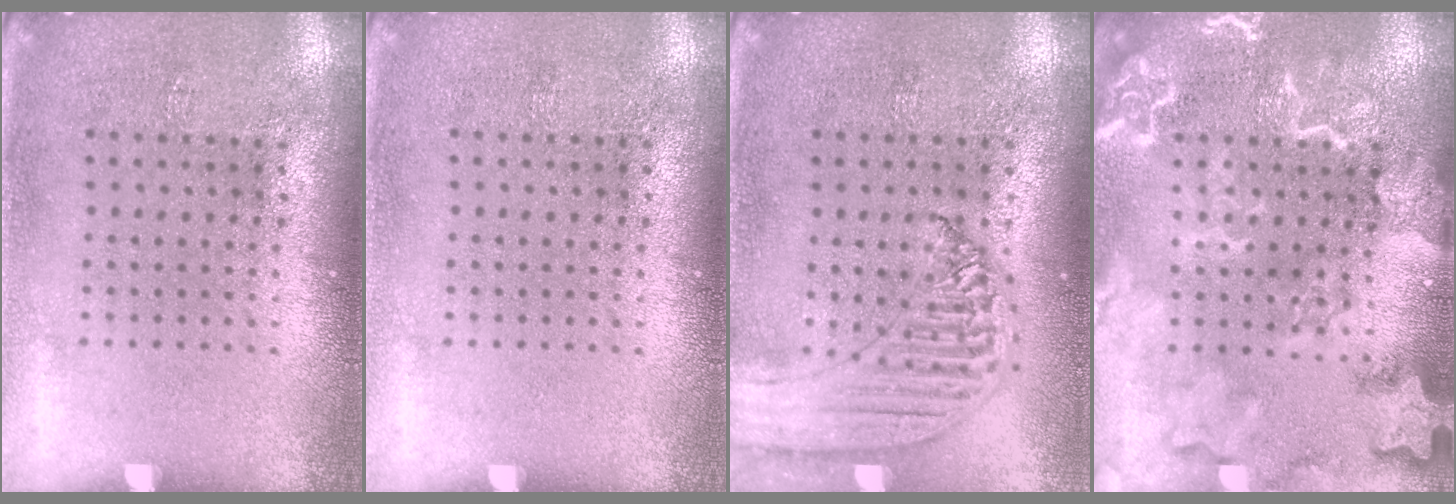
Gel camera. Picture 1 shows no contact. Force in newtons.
{"total": 0.0}
{"total": 1.4, "press": 1.3, "slide": 0.3}
{"total": 4.8, "press": 4.7, "slide": 0.7}